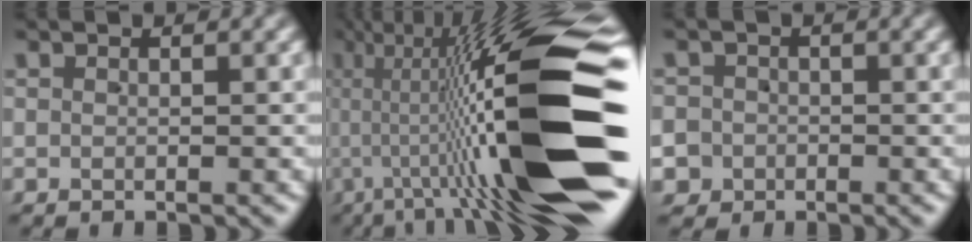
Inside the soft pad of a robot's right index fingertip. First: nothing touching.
{"total": 19.8, "force": [1.3, 5.1, 19.1], "torque": [-0.269, 0.033, 0.014]}
{"total": 5.6, "force": [-1.9, 5.1, 1.0], "torque": [-0.032, -0.016, -0.034]}